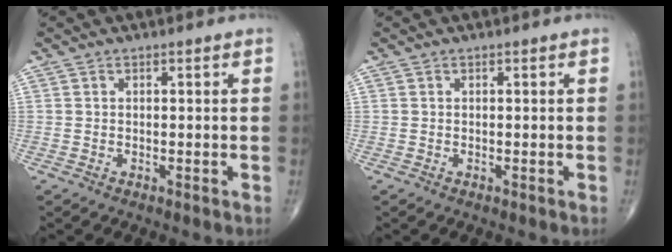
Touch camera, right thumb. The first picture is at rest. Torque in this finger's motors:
{"motor_torque": [0.21, 0.09, 0.11, 0.02, 0.02]}